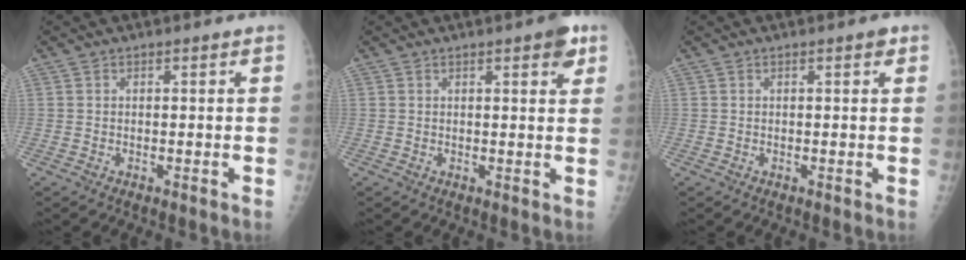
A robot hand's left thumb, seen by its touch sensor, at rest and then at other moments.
{"total": 3.8, "force": [2.1, 1.2, 3.0], "torque": [-0.028, -0.007, 0.021]}
{"total": 1.0, "force": [0.5, 0.5, 0.8], "torque": [-0.005, 0.001, 0.004]}